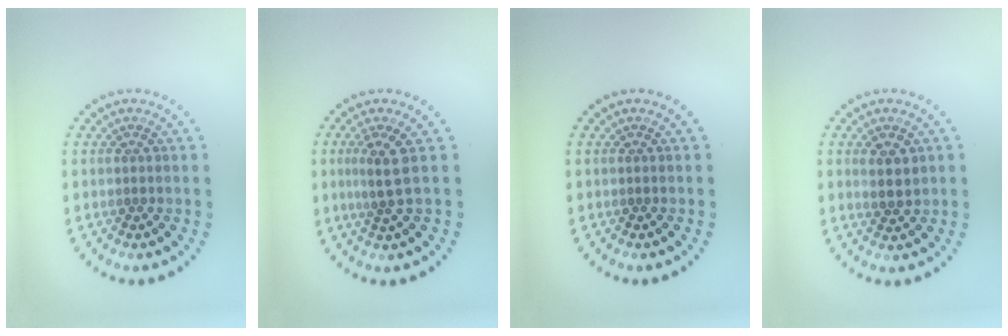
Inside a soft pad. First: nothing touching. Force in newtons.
{"total": 2.2, "press": 1.9, "slide": 1.3}
{"total": 0.0}
{"total": 2.3, "press": 2.1, "slide": 0.8}